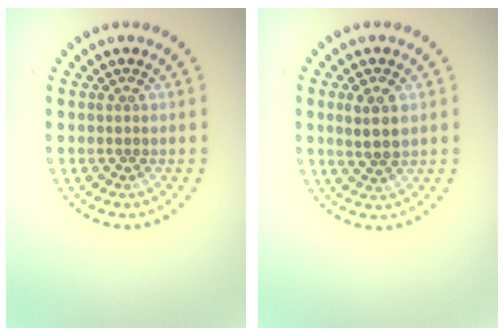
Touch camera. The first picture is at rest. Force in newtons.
{"total": 2.6, "press": 2.6, "slide": 0.4}